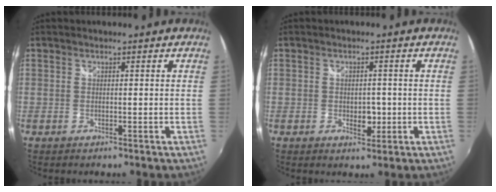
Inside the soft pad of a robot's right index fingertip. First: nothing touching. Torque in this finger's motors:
{"motor_torque": [-0.01, 1.12, 0.05, 0.02]}